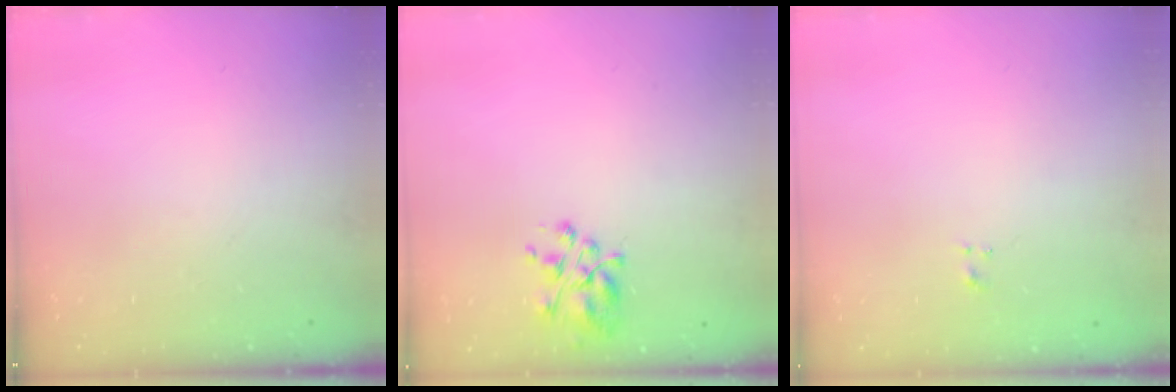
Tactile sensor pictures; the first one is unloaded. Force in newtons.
{"total": 5.8, "press": 5.7, "slide": 1.2}
{"total": 0.9, "press": 0.5, "slide": 0.7}